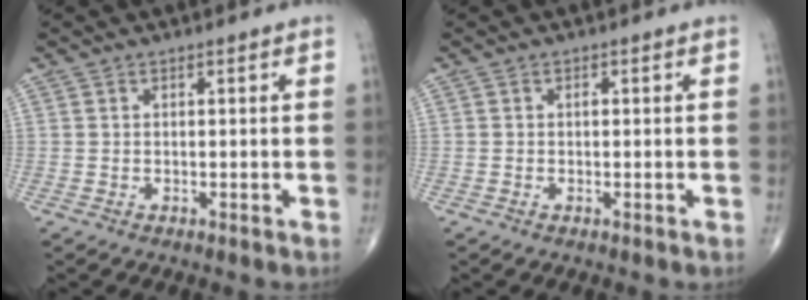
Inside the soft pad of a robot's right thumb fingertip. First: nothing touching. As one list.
[{"total": 0.6, "force": [0.0, 0.4, 0.5], "torque": [-0.004, 0.002, 0.000]}]